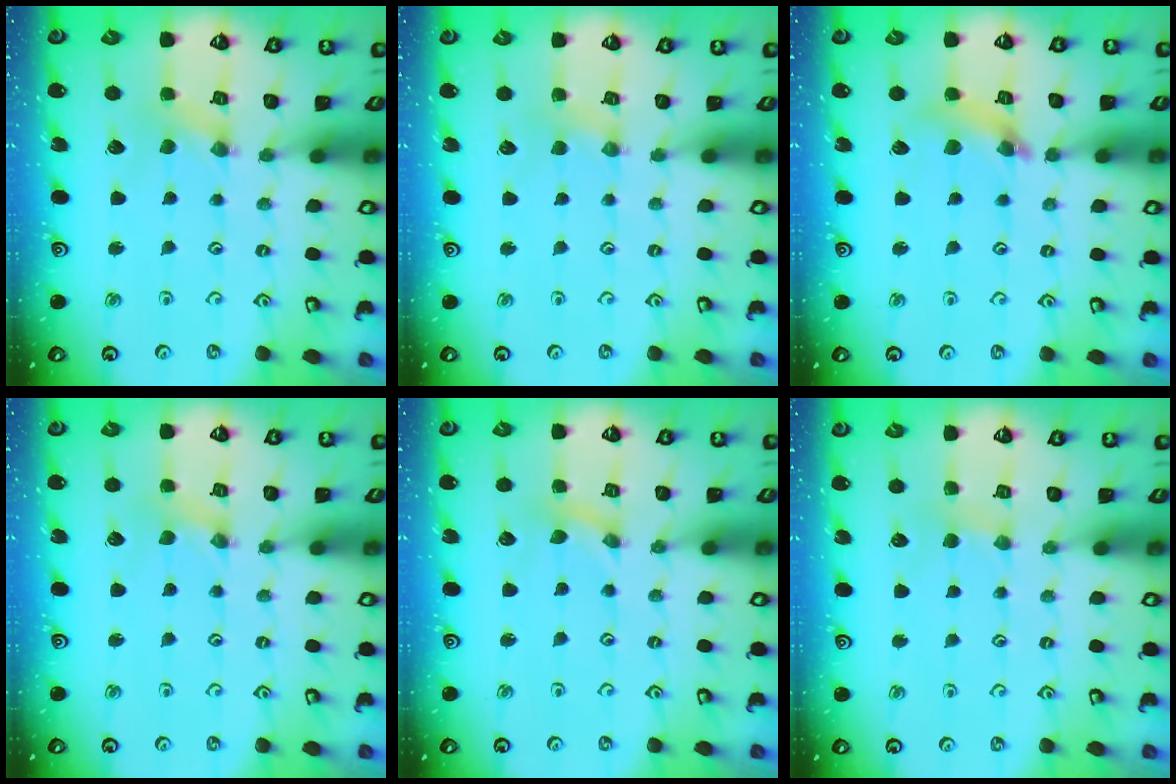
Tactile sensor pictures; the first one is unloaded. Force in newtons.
{"total": 2.7, "press": 2.6, "slide": 0.4}
{"total": 8.9, "press": 8.8, "slide": 1.1}
{"total": 0.0}
{"total": 0.0}
{"total": 2.5, "press": 2.4, "slide": 0.4}